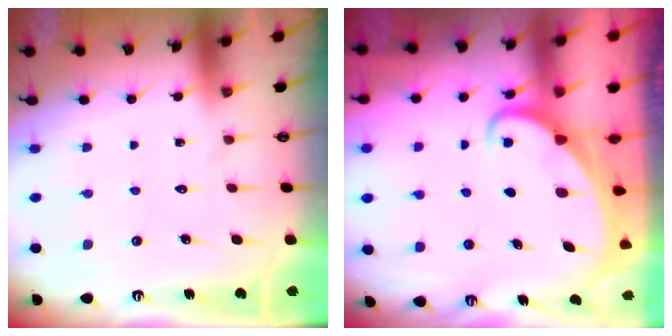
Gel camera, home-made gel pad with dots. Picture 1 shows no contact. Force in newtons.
{"total": 2.7, "press": 2.7, "slide": 0.2}